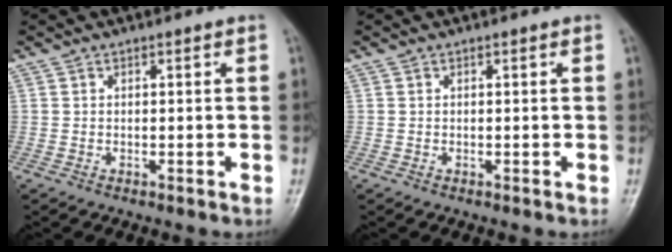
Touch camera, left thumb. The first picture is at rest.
{"total": 0.0}